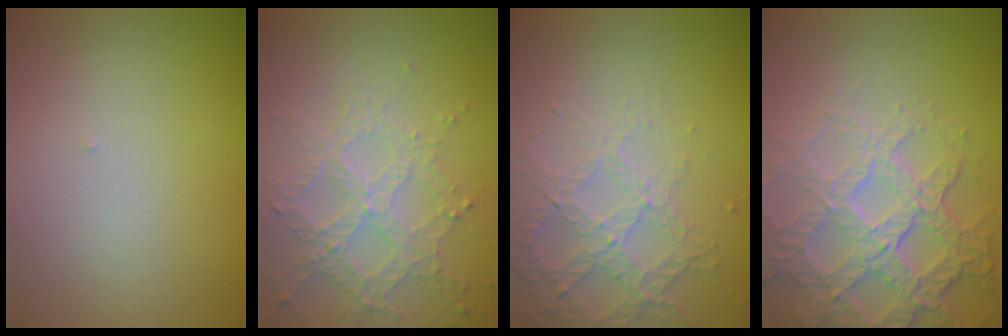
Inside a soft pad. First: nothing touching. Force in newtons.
{"total": 4.5, "press": 3.3, "slide": 3.1}
{"total": 4.3, "press": 2.9, "slide": 3.1}
{"total": 7.3, "press": 5.2, "slide": 5.2}